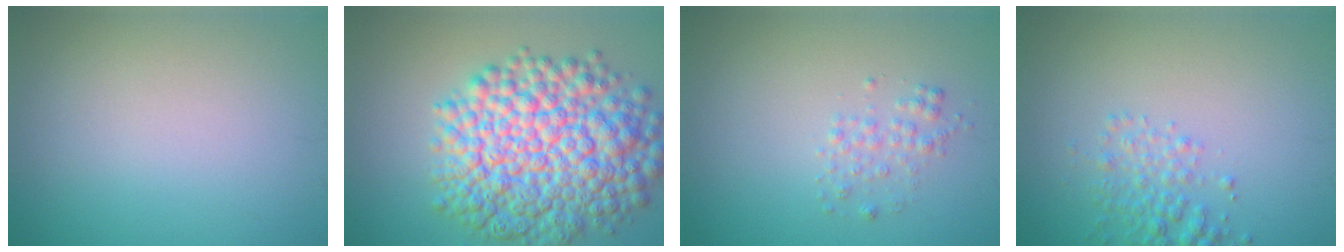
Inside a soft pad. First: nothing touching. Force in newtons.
{"total": 11.9, "press": 11.9, "slide": 0.3}
{"total": 1.4, "press": 1.4, "slide": 0.0}
{"total": 2.5, "press": 2.5, "slide": 0.1}